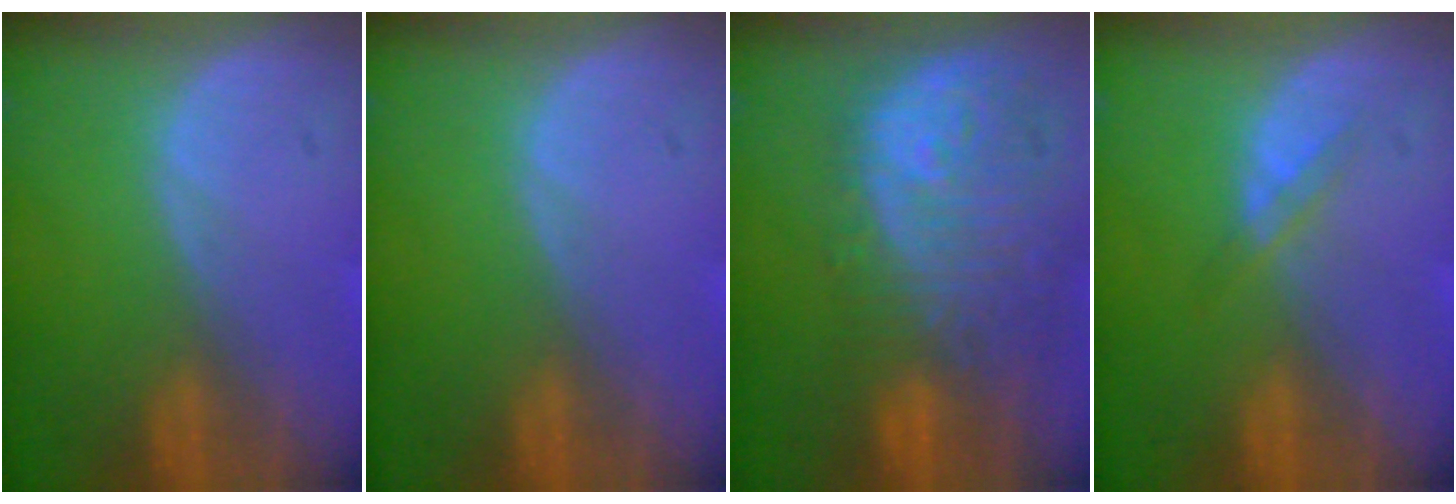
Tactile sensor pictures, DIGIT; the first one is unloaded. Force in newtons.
{"total": 0.0}
{"total": 12.1, "press": 10.8, "slide": 5.5}
{"total": 1.5, "press": 1.5, "slide": 0.1}